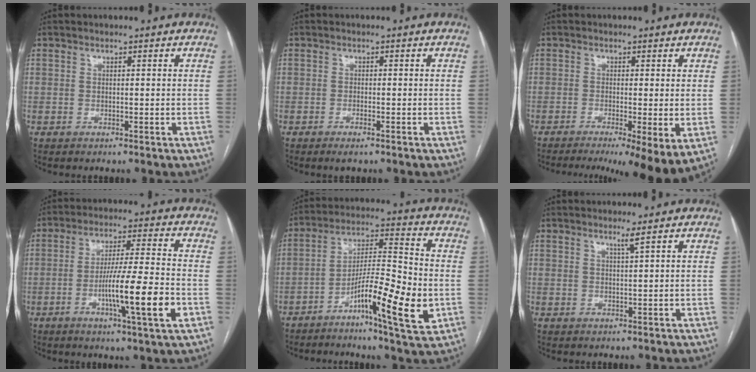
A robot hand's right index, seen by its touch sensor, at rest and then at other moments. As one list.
[{"total": 1.8, "force": [-1.3, 0.3, 1.3], "torque": [-0.023, -0.004, -0.018]}, {"total": 10.2, "force": [-5.9, 1.2, 8.1], "torque": [-0.105, -0.017, -0.088]}, {"total": 12.6, "force": [-3.8, -0.3, 12.0], "torque": [-0.208, -0.009, -0.065]}, {"total": 14.3, "force": [-5.2, 1.3, 13.2], "torque": [-0.225, 0.000, -0.087]}, {"total": 1.3, "force": [0.8, -0.7, 0.7], "torque": [-0.025, -0.010, 0.019]}]